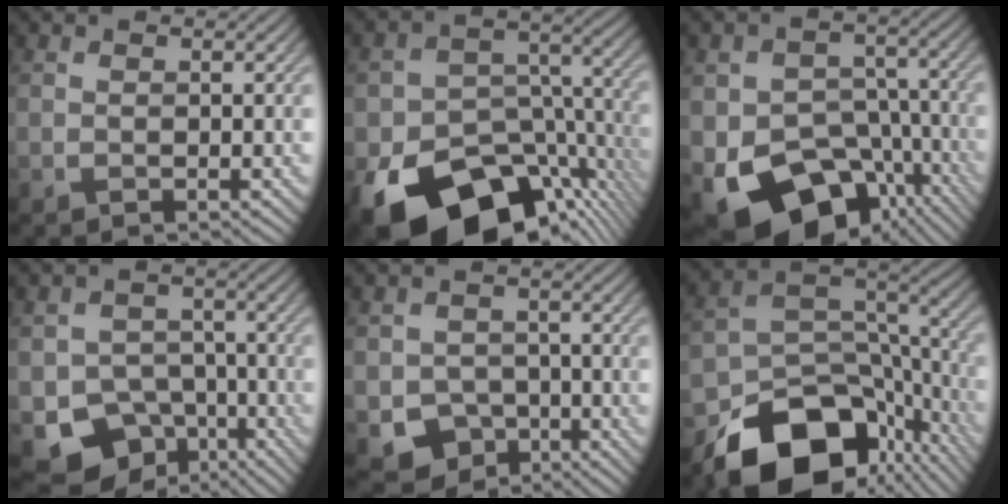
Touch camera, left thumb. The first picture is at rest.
{"total": 18.1, "force": [-10.3, 11.4, 9.5], "torque": [-0.156, -0.053, -0.137]}
{"total": 16.0, "force": [-8.3, 11.2, 7.8], "torque": [-0.138, -0.041, -0.103]}
{"total": 9.3, "force": [-5.3, 6.9, 3.3], "torque": [-0.059, -0.018, -0.086]}
{"total": 5.7, "force": [-2.7, 4.6, 1.9], "torque": [-0.040, -0.014, -0.051]}
{"total": 16.2, "force": [-10.0, 9.3, 8.9], "torque": [-0.174, -0.042, -0.149]}